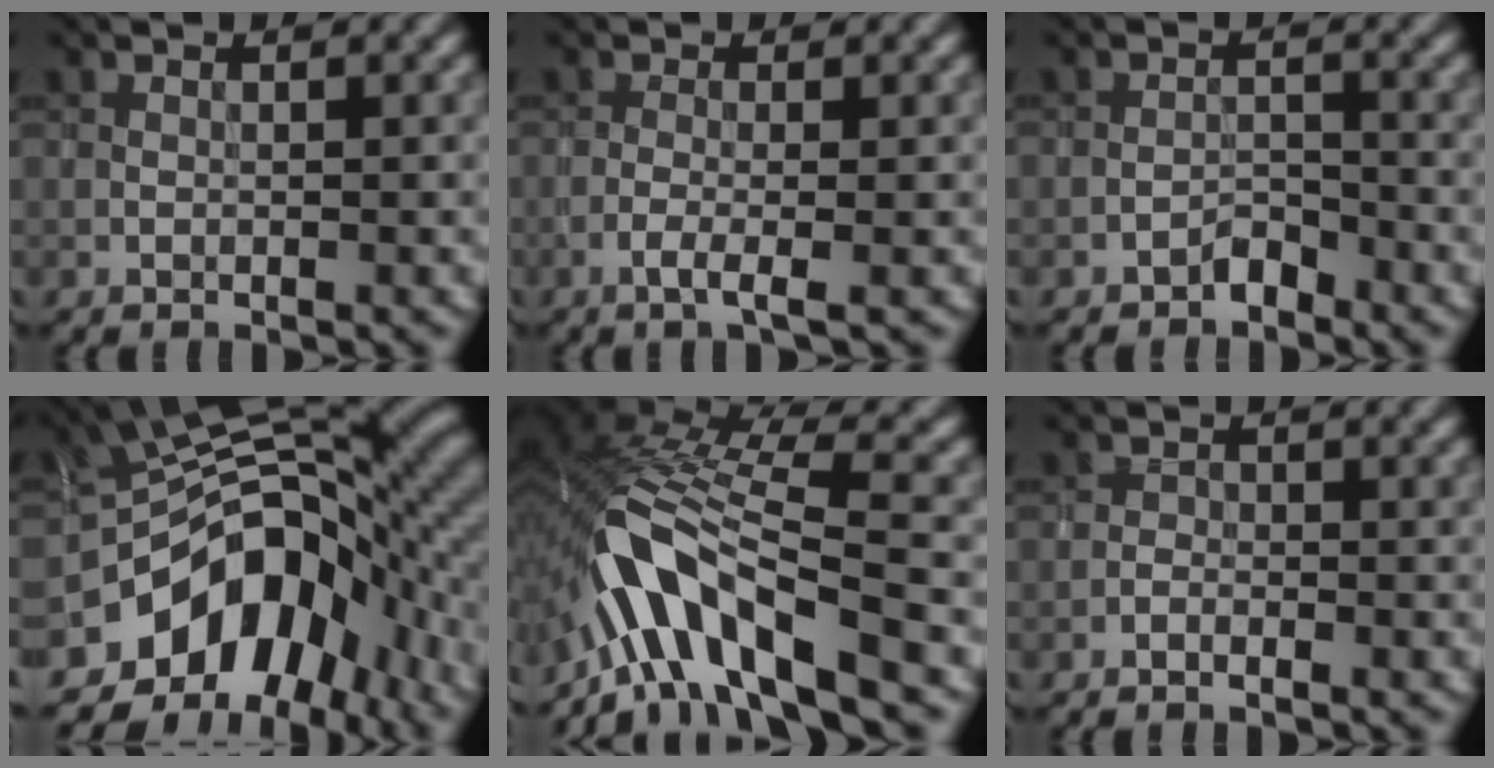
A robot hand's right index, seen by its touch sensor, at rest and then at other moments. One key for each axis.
{"total": 2.0, "fx": -0.8, "fy": 0.4, "fz": 1.8, "tx": -0.033, "ty": 0.003, "tz": -0.022}
{"total": 1.5, "fx": -1.3, "fy": 0.6, "fz": 0.5, "tx": -0.003, "ty": 0.008, "tz": -0.026}
{"total": 13.6, "fx": -5.1, "fy": 8.4, "fz": 9.4, "tx": -0.130, "ty": 0.004, "tz": -0.095}
{"total": 10.8, "fx": -6.2, "fy": 3.4, "fz": 8.2, "tx": -0.148, "ty": 0.010, "tz": -0.119}
{"total": 1.0, "fx": -0.8, "fy": 0.3, "fz": 0.5, "tx": -0.007, "ty": 0.005, "tz": -0.019}